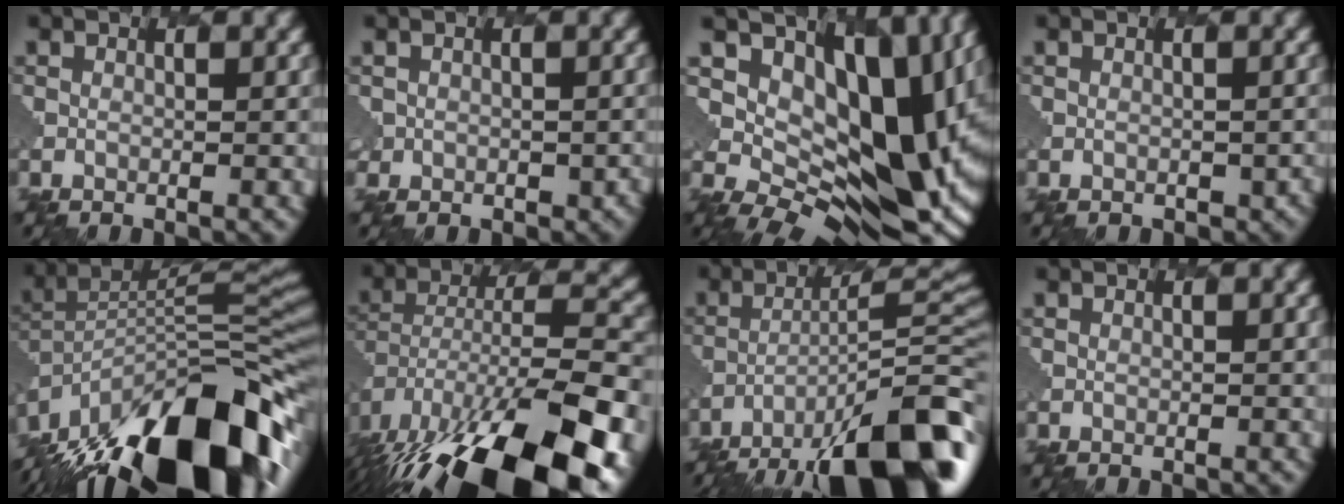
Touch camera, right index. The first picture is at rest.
{"total": 2.4, "force": [-1.0, 2.2, -0.1], "torque": [0.005, 0.005, -0.019]}
{"total": 15.7, "force": [2.8, 9.8, 12.0], "torque": [-0.173, 0.007, 0.048]}
{"total": 2.0, "force": [-1.2, 1.4, 0.8], "torque": [-0.009, 0.002, -0.007]}
{"total": 16.7, "force": [-10.5, 6.5, 11.3], "torque": [-0.202, 0.019, -0.189]}
{"total": 17.6, "force": [-10.9, 6.9, 11.9], "torque": [-0.217, -0.035, -0.162]}
{"total": 15.0, "force": [-10.6, 4.1, 9.8], "torque": [-0.157, -0.003, -0.161]}
{"total": 0.0}